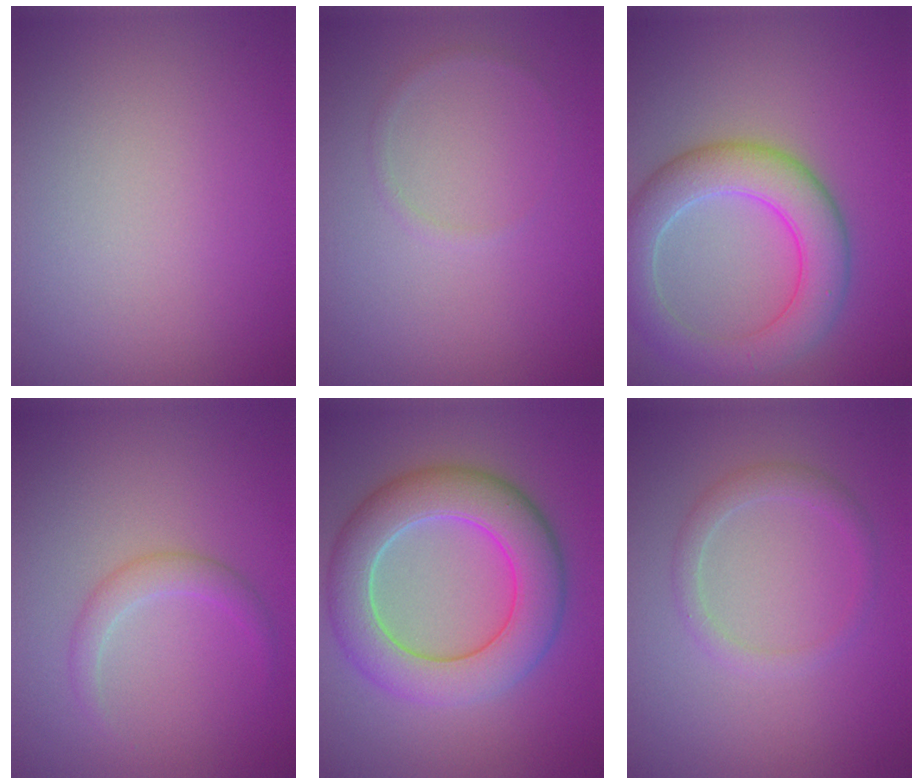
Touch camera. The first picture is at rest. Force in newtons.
{"total": 0.6, "press": 0.6, "slide": 0.1}
{"total": 6.3, "press": 6.3, "slide": 0.3}
{"total": 1.7, "press": 1.7, "slide": 0.0}
{"total": 7.9, "press": 7.9, "slide": 0.6}
{"total": 1.7, "press": 1.7, "slide": 0.0}